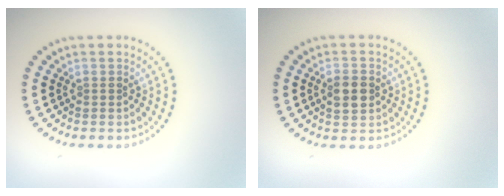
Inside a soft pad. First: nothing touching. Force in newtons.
{"total": 3.1, "press": 3.1, "slide": 0.1}